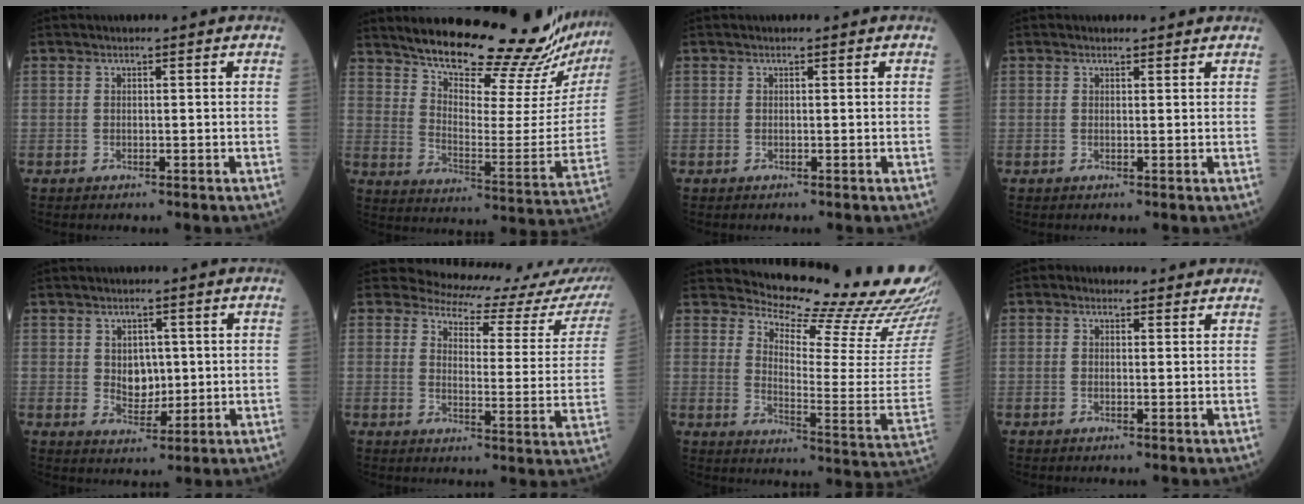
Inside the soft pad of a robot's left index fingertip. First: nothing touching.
{"total": 24.4, "force": [22.2, 0.8, 10.2], "torque": [-0.151, -0.090, 0.300]}
{"total": 0.0}
{"total": 1.4, "force": [1.3, 0.4, 0.0], "torque": [-0.001, 0.003, 0.013]}
{"total": 3.9, "force": [0.7, 2.8, 2.6], "torque": [-0.037, 0.002, 0.020]}
{"total": 16.6, "force": [16.0, 3.1, 3.0], "torque": [-0.006, -0.086, 0.155]}
{"total": 21.7, "force": [20.7, 1.1, 6.6], "torque": [-0.100, -0.132, 0.244]}
{"total": 2.2, "force": [1.7, 1.4, 0.6], "torque": [0.000, 0.017, 0.019]}